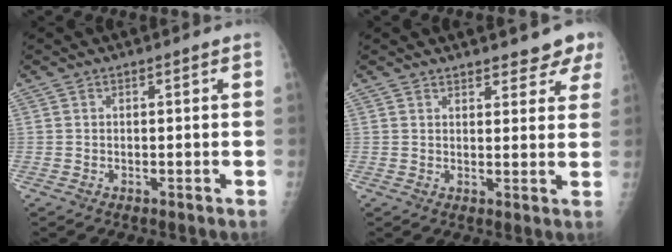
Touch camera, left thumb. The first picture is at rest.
{"total": 6.2, "force": [5.4, 2.3, 1.9], "torque": [0.014, -0.025, 0.056]}